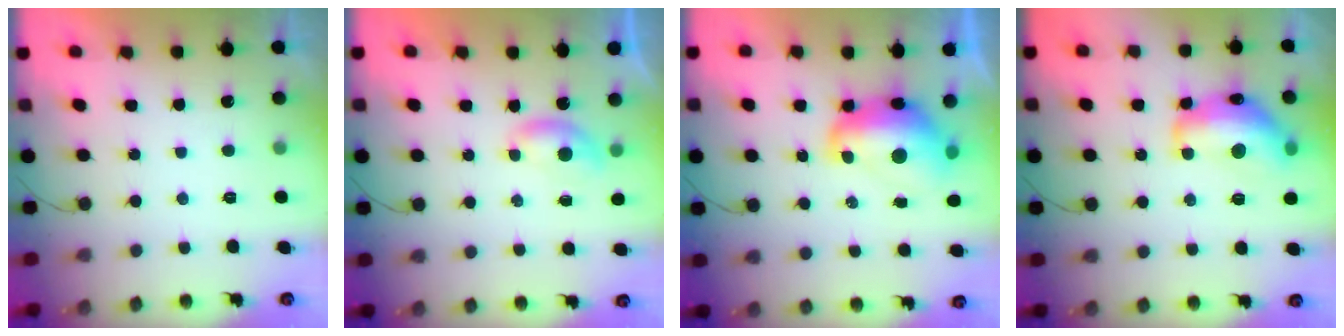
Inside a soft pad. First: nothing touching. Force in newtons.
{"total": 4.2, "press": 4.2, "slide": 0.4}
{"total": 12.7, "press": 12.6, "slide": 1.0}
{"total": 16.3, "press": 16.2, "slide": 1.1}